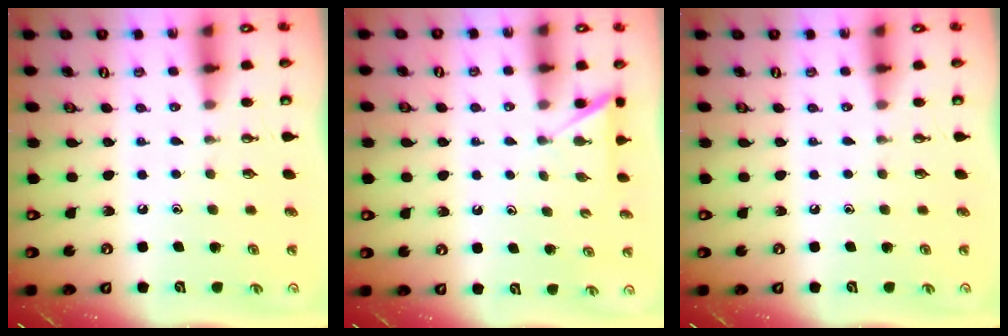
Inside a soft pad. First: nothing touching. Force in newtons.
{"total": 2.7, "press": 2.7, "slide": 0.2}
{"total": 0.0}